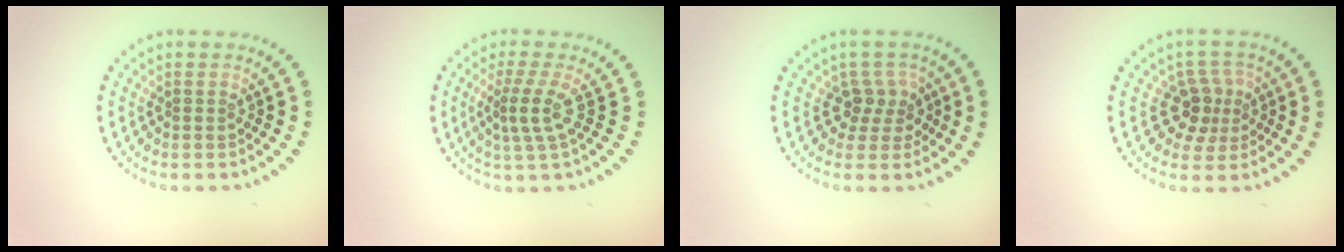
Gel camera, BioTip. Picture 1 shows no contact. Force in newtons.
{"total": 2.7, "press": 1.9, "slide": 1.9}
{"total": 2.5, "press": 1.9, "slide": 1.7}
{"total": 2.9, "press": 2.6, "slide": 1.4}